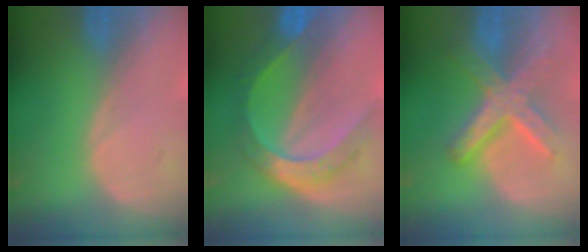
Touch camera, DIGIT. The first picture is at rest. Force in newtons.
{"total": 8.3, "press": 8.3, "slide": 0.9}
{"total": 8.9, "press": 8.9, "slide": 0.7}